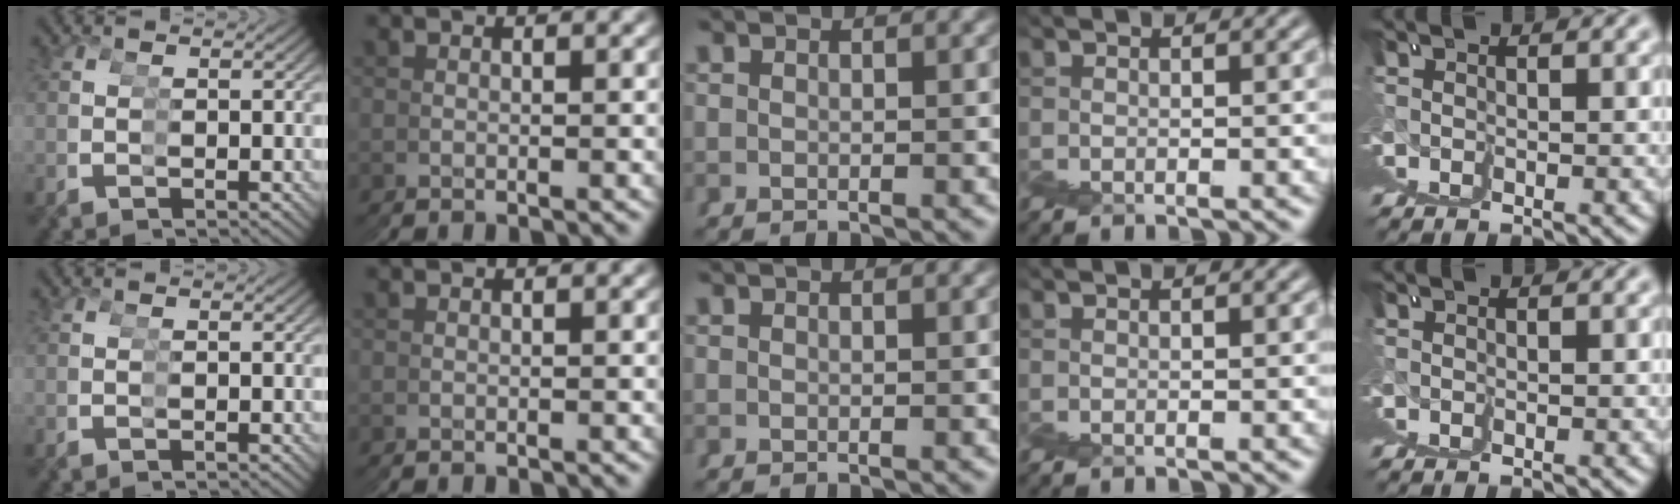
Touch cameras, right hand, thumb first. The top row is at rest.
{}